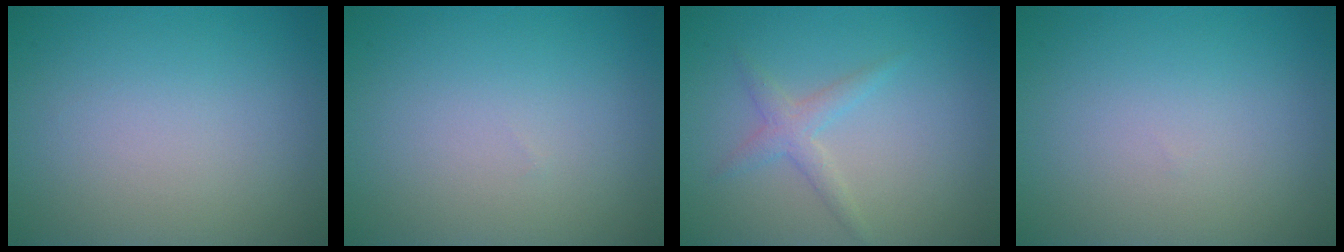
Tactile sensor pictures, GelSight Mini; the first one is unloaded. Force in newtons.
{"total": 0.0}
{"total": 1.9, "press": 1.9, "slide": 0.0}
{"total": 0.0}